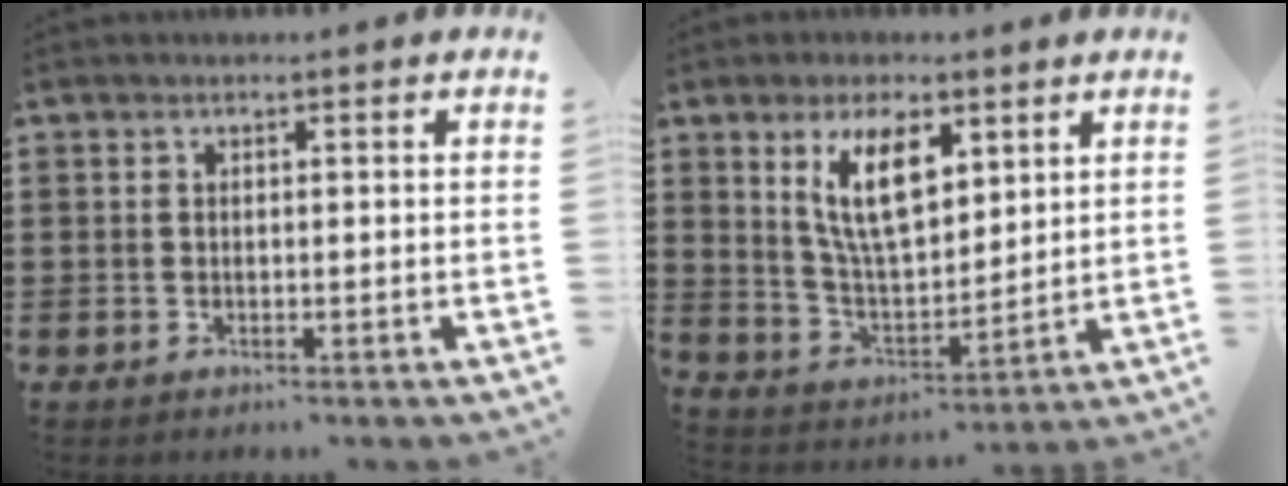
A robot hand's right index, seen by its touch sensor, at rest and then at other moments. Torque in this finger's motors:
{"motor_torque": [1.75, 0.39, 1.05, 0.21]}